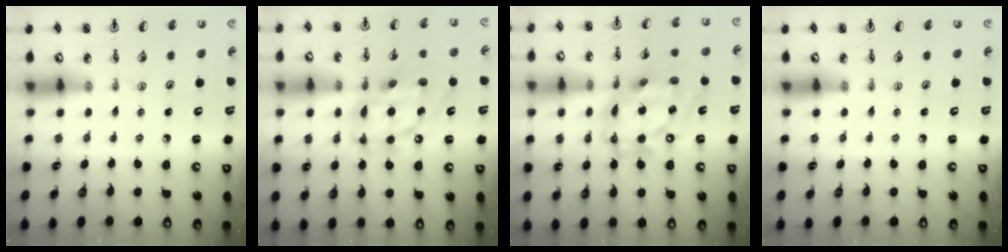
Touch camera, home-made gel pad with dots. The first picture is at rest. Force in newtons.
{"total": 15.4, "press": 15.3, "slide": 1.8}
{"total": 20.2, "press": 20.1, "slide": 1.8}
{"total": 0.0}